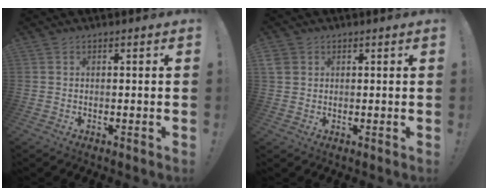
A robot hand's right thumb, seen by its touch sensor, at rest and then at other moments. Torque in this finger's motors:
{"motor_torque": [1.02, 0.00, 0.45, -0.16, -0.45]}